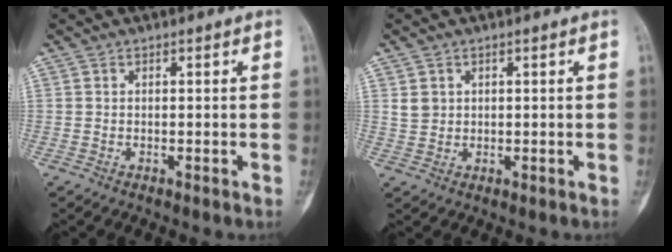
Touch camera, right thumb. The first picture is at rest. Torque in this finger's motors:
{"motor_torque": [-0.17, 0.45, 0.05, -0.28, -0.06]}